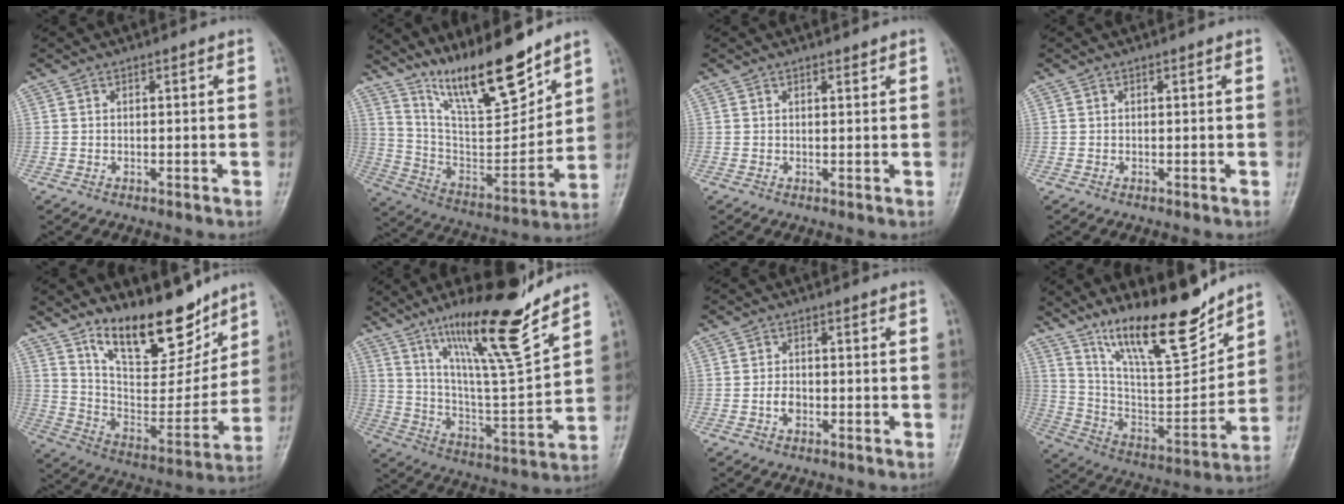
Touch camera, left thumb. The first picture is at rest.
{"total": 18.2, "force": [14.0, 4.2, 10.8], "torque": [-0.145, -0.089, 0.260]}
{"total": 0.7, "force": [0.7, 0.2, 0.3], "torque": [-0.005, -0.006, 0.011]}
{"total": 0.0}
{"total": 18.9, "force": [13.3, 7.7, 11.1], "torque": [-0.121, -0.086, 0.230]}
{"total": 19.5, "force": [13.9, 2.3, 13.5], "torque": [-0.201, -0.085, 0.240]}
{"total": 2.3, "force": [-0.8, 1.6, 1.5], "torque": [-0.023, 0.009, -0.016]}
{"total": 19.5, "force": [14.8, 4.8, 11.8], "torque": [-0.152, -0.092, 0.263]}